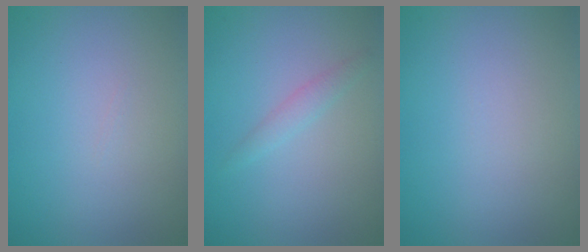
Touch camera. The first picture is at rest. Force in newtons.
{"total": 1.2, "press": 1.2, "slide": 0.0}
{"total": 0.0}